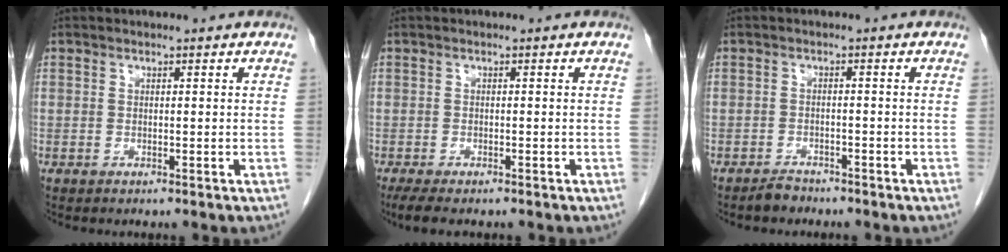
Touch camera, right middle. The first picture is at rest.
{"total": 4.7, "force": [-3.6, 1.3, 2.7], "torque": [-0.046, -0.013, -0.052]}
{"total": 2.0, "force": [-1.9, 0.7, 0.4], "torque": [-0.016, -0.003, -0.029]}